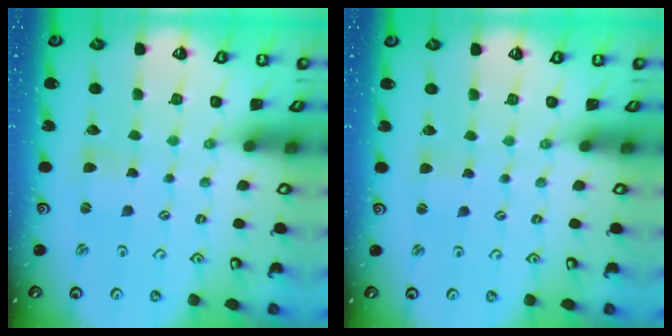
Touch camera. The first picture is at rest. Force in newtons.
{"total": 2.2, "press": 2.2, "slide": 0.2}